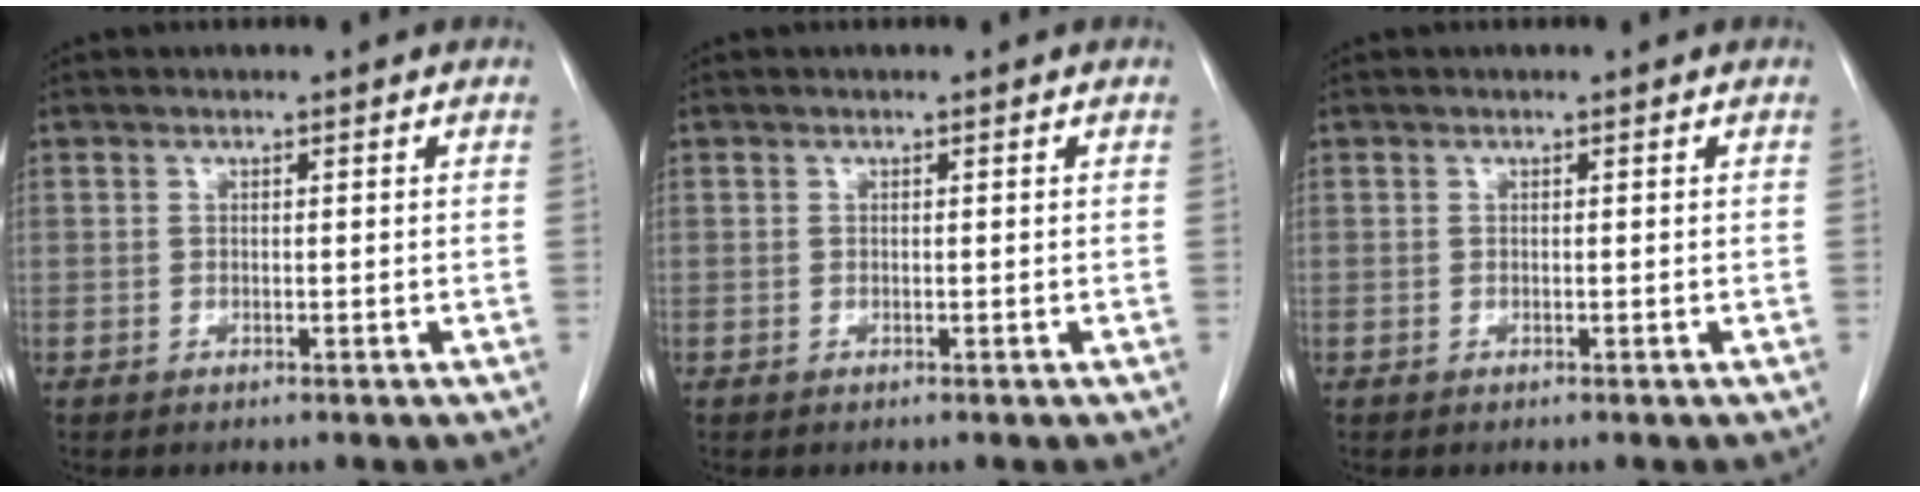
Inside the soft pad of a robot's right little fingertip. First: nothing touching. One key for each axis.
{"total": 0.0}
{"total": 0.0}